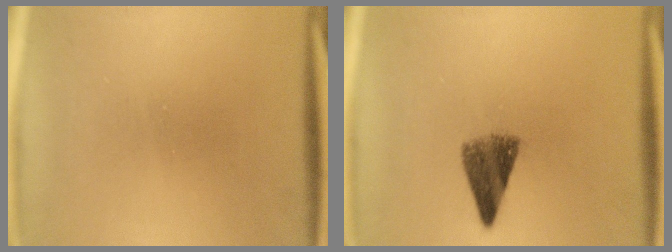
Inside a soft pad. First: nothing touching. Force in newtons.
{"total": 5.4}